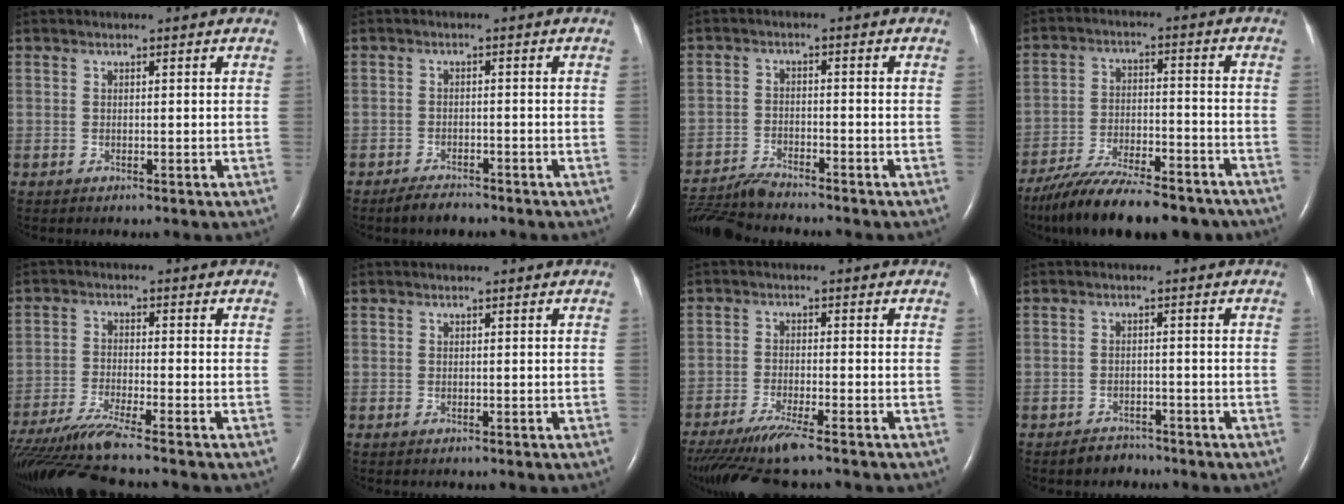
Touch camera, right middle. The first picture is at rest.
{"total": 3.2, "force": [-2.7, 0.9, 1.4], "torque": [-0.034, -0.005, -0.044]}
{"total": 7.9, "force": [-7.6, 0.3, 2.2], "torque": [-0.040, -0.018, -0.136]}
{"total": 18.7, "force": [-15.5, 4.7, 9.2], "torque": [-0.150, -0.005, -0.243]}
{"total": 11.4, "force": [-10.0, -1.5, 5.4], "torque": [-0.097, -0.027, -0.173]}
{"total": 0.0}
{"total": 10.5, "force": [-8.6, 0.3, 6.1], "torque": [-0.108, -0.030, -0.145]}
{"total": 2.8, "force": [-2.4, 1.4, 0.3], "torque": [-0.016, 0.002, -0.034]}